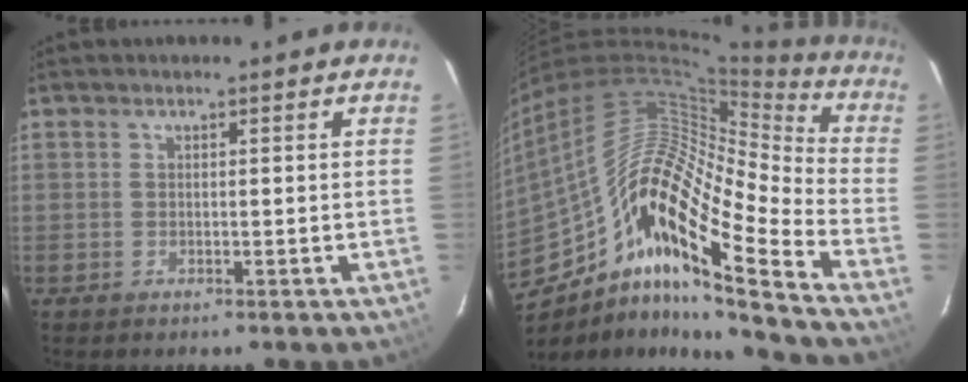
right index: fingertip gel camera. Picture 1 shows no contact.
{"total": 21.8, "force": [-8.9, 4.1, 19.4], "torque": [-0.324, -0.032, -0.171]}